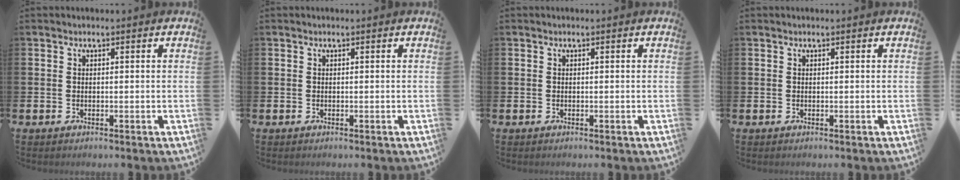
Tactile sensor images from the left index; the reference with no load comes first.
{"total": 0.0}
{"total": 0.0}
{"total": 0.0}